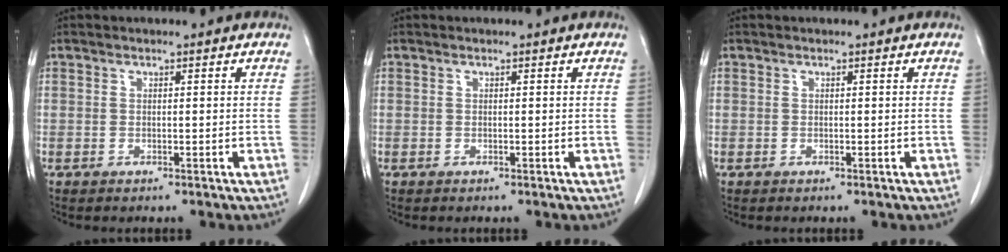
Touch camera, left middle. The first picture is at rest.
{"total": 0.0}
{"total": 0.0}